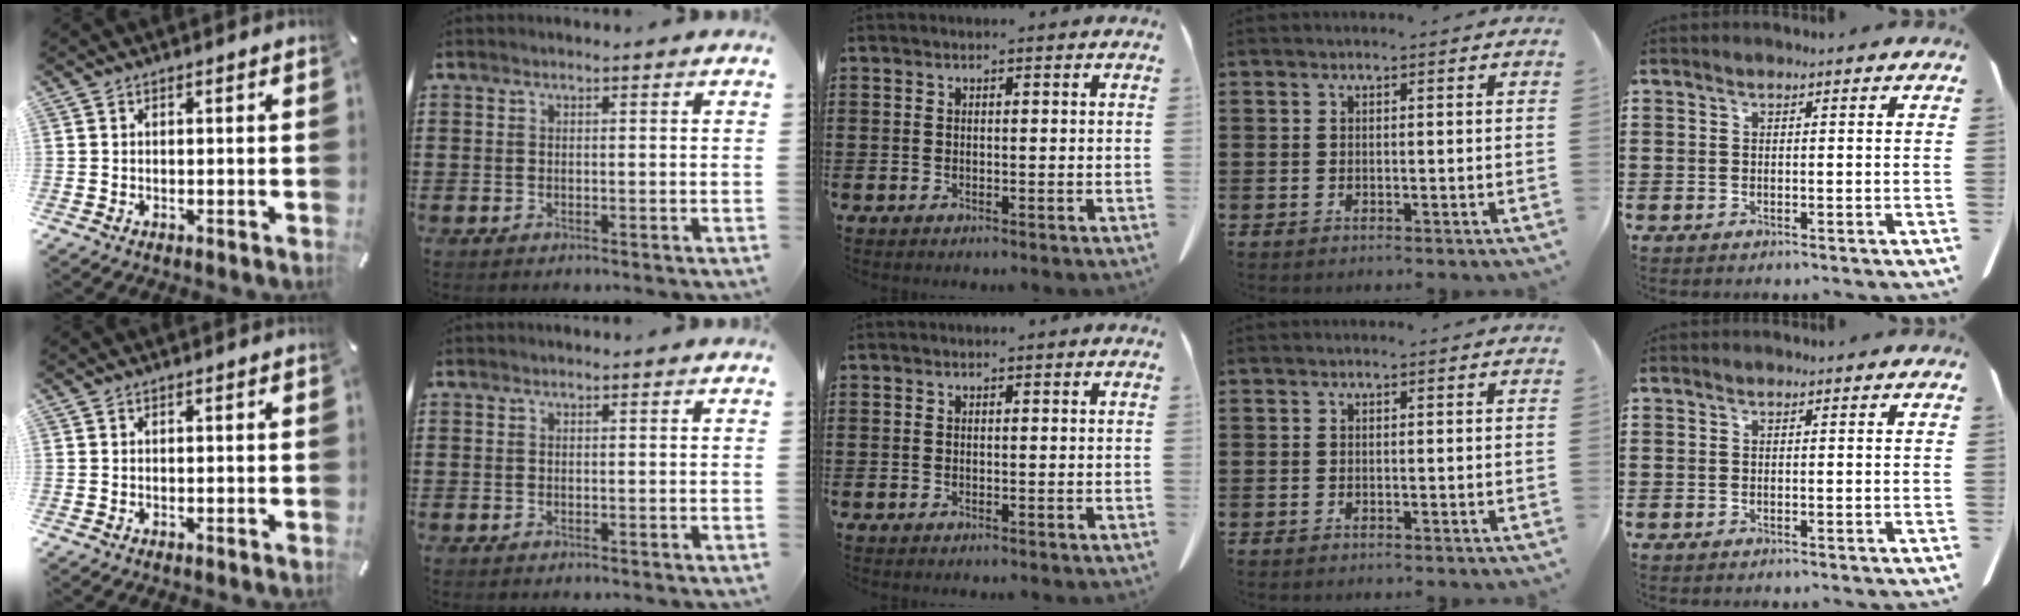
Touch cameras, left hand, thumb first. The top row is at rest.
{}